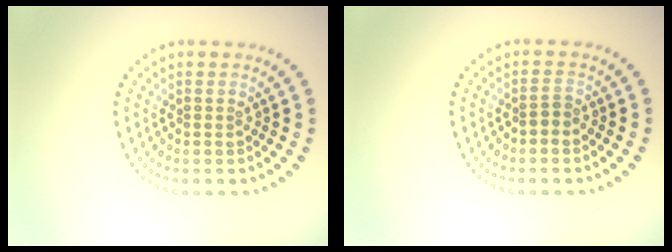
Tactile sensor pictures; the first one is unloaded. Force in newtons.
{"total": 1.1, "press": 0.9, "slide": 0.7}